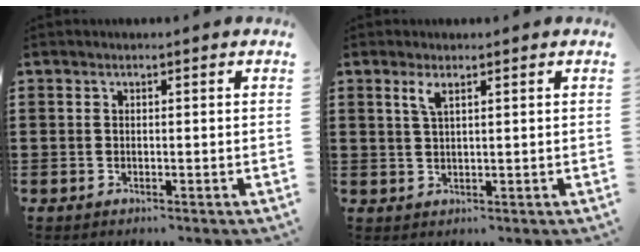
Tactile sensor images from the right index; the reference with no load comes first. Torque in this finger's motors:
{"motor_torque": [0.02, 0.01, 0.12, 0.05]}